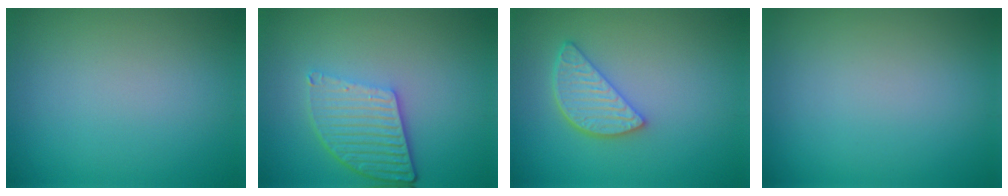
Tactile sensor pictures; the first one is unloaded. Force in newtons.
{"total": 5.2, "press": 3.8, "slide": 3.6}
{"total": 3.7, "press": 3.1, "slide": 2.0}
{"total": 0.0}